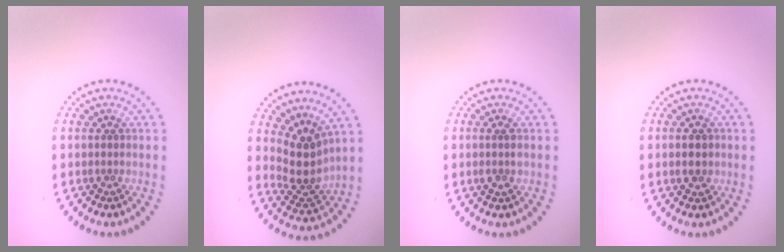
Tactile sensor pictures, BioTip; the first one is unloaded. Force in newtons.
{"total": 3.6, "press": 2.8, "slide": 2.4}
{"total": 1.2, "press": 1.1, "slide": 0.5}
{"total": 2.1, "press": 2.1, "slide": 0.0}